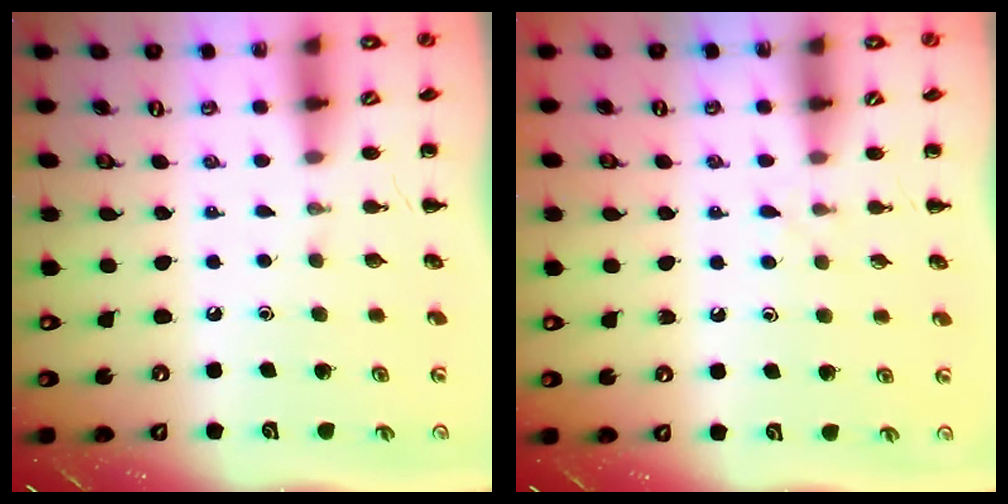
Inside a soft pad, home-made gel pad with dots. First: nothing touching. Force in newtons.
{"total": 3.4, "press": 3.2, "slide": 1.2}